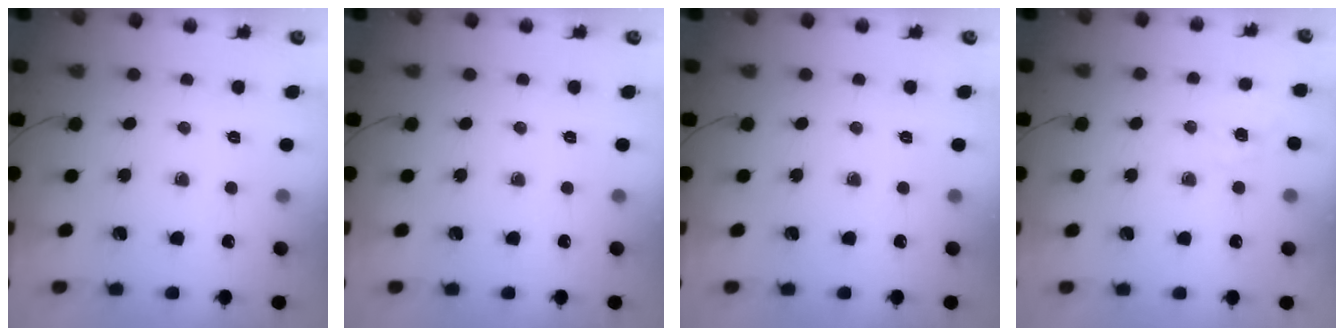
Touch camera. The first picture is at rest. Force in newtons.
{"total": 0.0}
{"total": 0.0}
{"total": 2.2, "press": 1.6, "slide": 1.6}